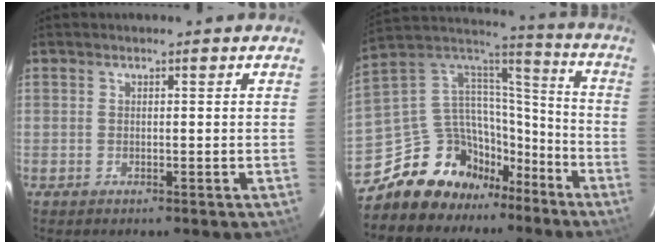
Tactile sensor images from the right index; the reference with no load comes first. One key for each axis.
{"total": 16.7, "fx": -12.6, "fy": 9.7, "fz": 4.9, "tx": -0.112, "ty": 0.053, "tz": -0.207}